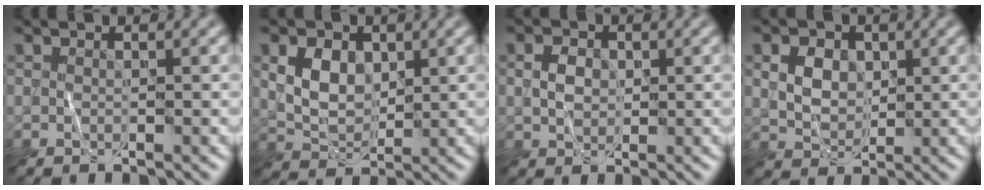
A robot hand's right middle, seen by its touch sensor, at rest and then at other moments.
{"total": 3.8, "force": [1.3, 2.8, 2.3], "torque": [-0.046, -0.001, 0.023]}
{"total": 1.9, "force": [0.4, 1.6, 1.1], "torque": [-0.019, 0.004, 0.003]}
{"total": 3.1, "force": [1.0, 2.4, 1.7], "torque": [-0.031, -0.001, 0.014]}